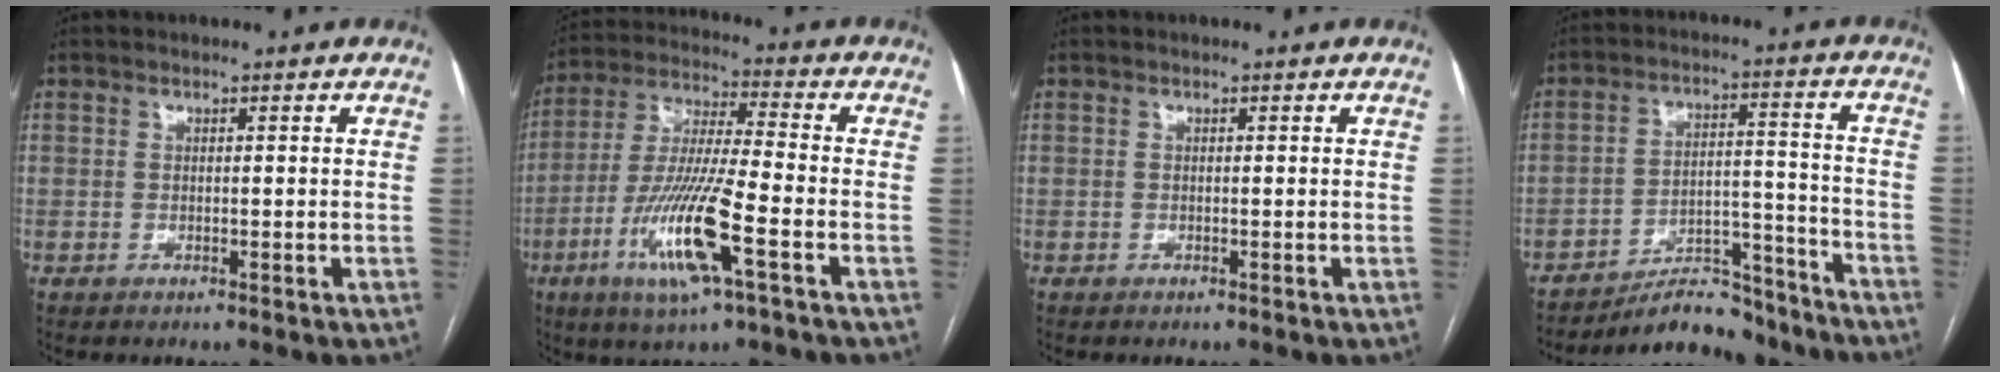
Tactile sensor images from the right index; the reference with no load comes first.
{"total": 14.5, "force": [-5.7, 0.9, 13.3], "torque": [-0.272, -0.017, -0.105]}
{"total": 0.0}
{"total": 12.3, "force": [-11.3, 3.5, 3.4], "torque": [-0.039, 0.035, -0.173]}